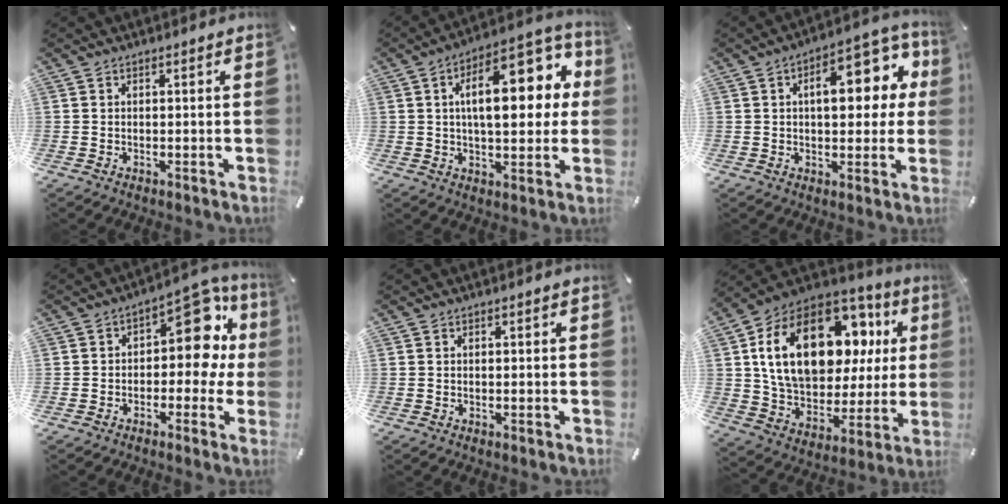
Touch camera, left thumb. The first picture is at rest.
{"total": 19.6, "force": [5.0, 9.3, 16.6], "torque": [-0.235, -0.012, 0.076]}
{"total": 15.2, "force": [3.7, 7.9, 12.5], "torque": [-0.163, -0.009, 0.058]}
{"total": 13.4, "force": [3.5, 7.6, 10.5], "torque": [-0.126, -0.022, 0.054]}
{"total": 0.0}
{"total": 24.4, "force": [9.2, 14.9, 17.0], "torque": [-0.312, -0.040, 0.159]}